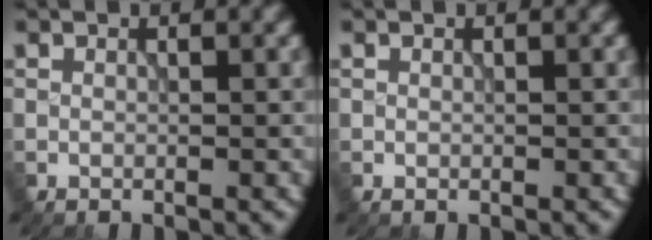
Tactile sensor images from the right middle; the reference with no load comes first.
{"total": 0.0}